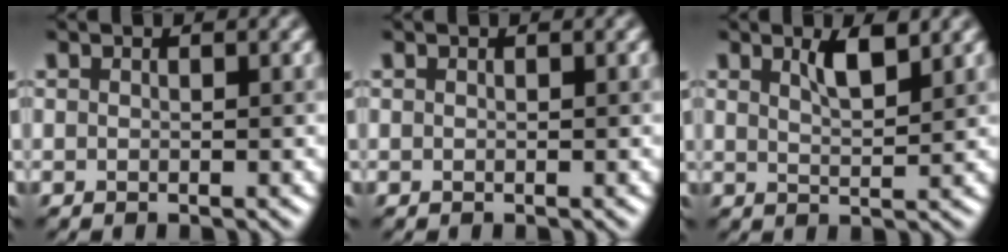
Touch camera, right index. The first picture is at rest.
{"total": 0.0}
{"total": 2.6, "force": [1.7, 0.6, 1.9], "torque": [-0.029, 0.002, 0.030]}